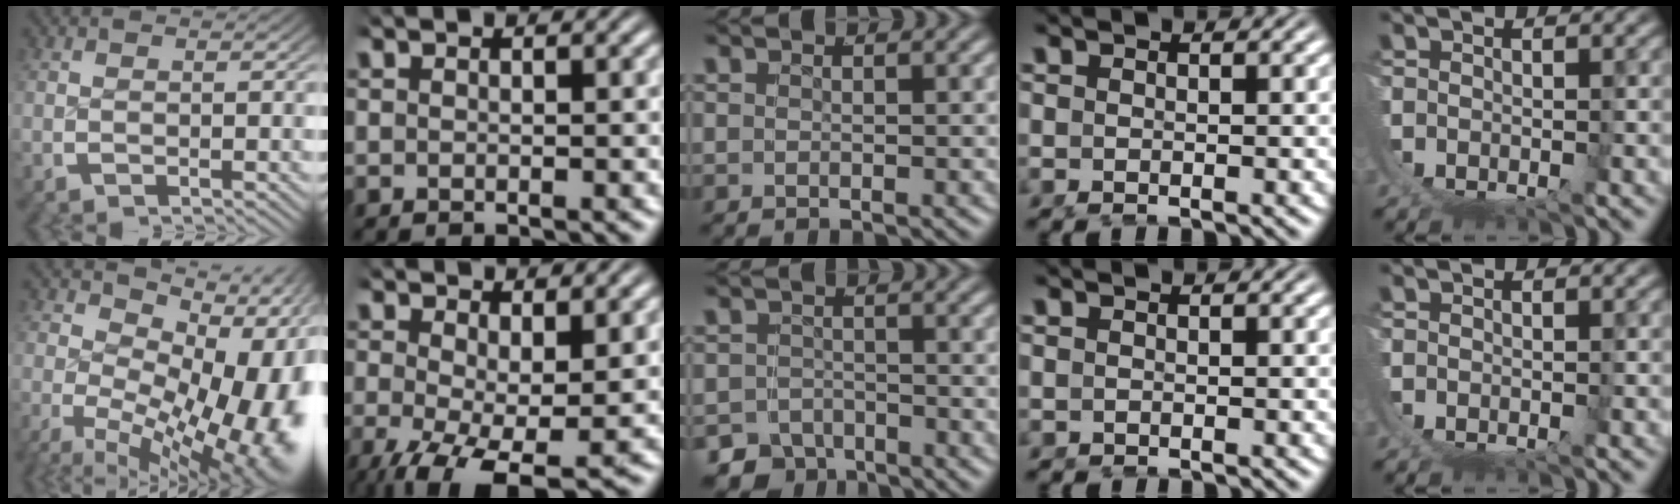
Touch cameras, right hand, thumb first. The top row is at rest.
{"thumb": {"total": 18.0, "force": [-2.7, 11.7, 13.4], "torque": [-0.201, -0.052, -0.019]}, "index": {"total": 5.9, "force": [-2.8, 2.8, 4.4], "torque": [-0.095, -0.058, -0.020]}, "middle": {"total": 6.6, "force": [-5.0, 4.1, 1.2], "torque": [0.006, -0.015, -0.085]}, "ring": {"total": 1.1, "force": [-0.5, 0.9, 0.0], "torque": [-0.012, -0.009, -0.010]}}